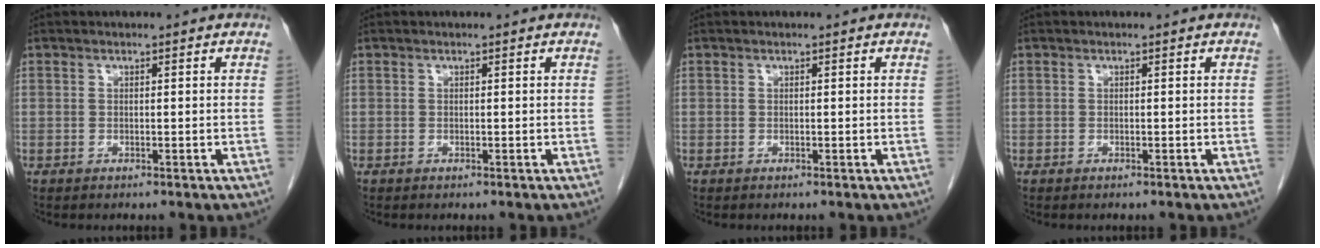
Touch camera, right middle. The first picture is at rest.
{"total": 0.0}
{"total": 0.0}
{"total": 0.0}